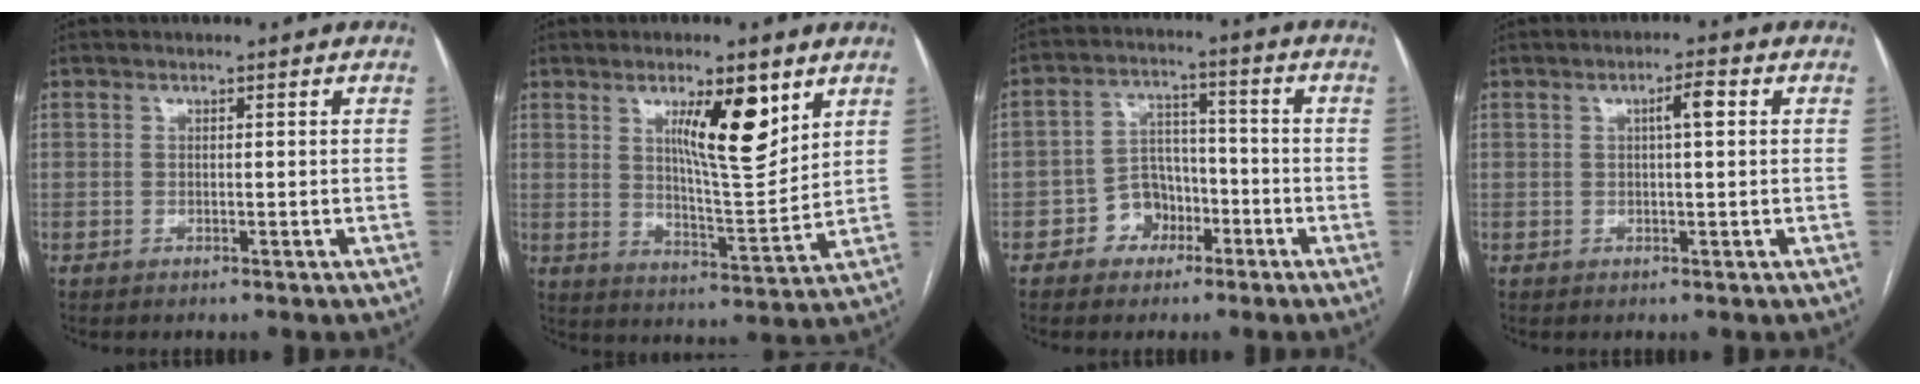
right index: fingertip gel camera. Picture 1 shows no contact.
{"total": 10.9, "force": [5.4, 2.1, 9.2], "torque": [-0.148, -0.009, 0.091]}
{"total": 6.5, "force": [-3.1, 5.3, 2.2], "torque": [-0.038, 0.025, -0.047]}
{"total": 2.9, "force": [0.7, 0.3, 2.8], "torque": [-0.045, 0.007, 0.010]}